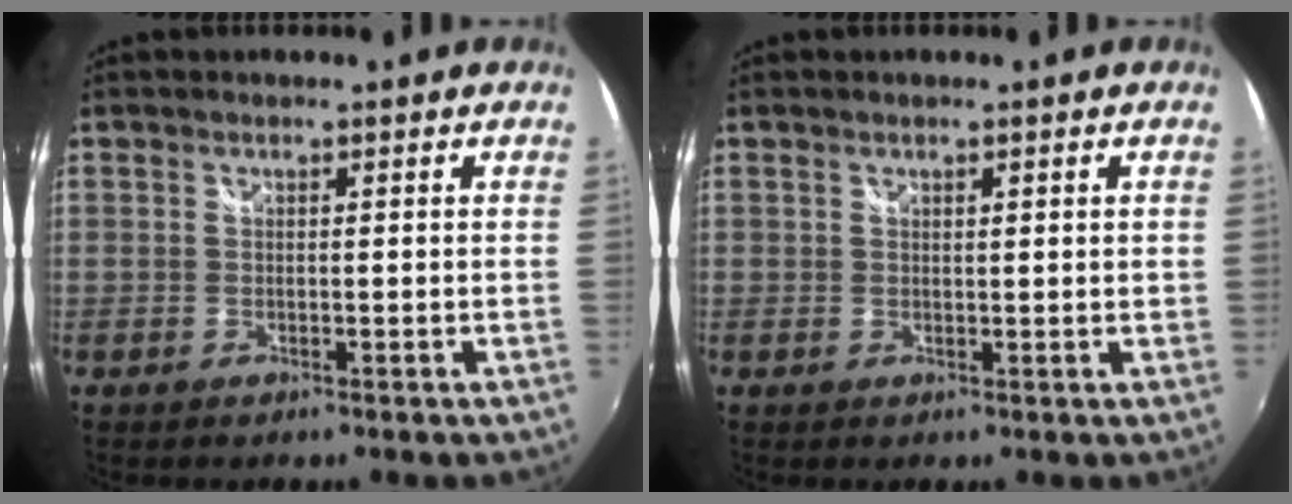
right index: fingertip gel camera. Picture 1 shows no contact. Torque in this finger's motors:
{"motor_torque": [-0.06, 0.06, -0.03, 0.00]}